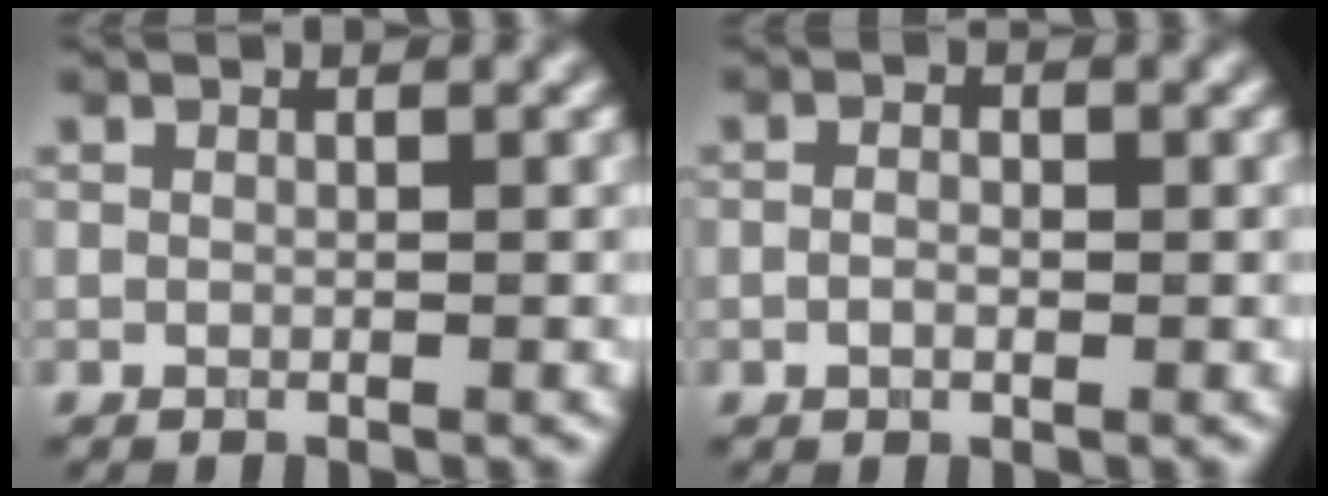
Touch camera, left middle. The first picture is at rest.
{"total": 1.4, "force": [-0.2, 0.9, 1.1], "torque": [-0.013, -0.004, -0.009]}